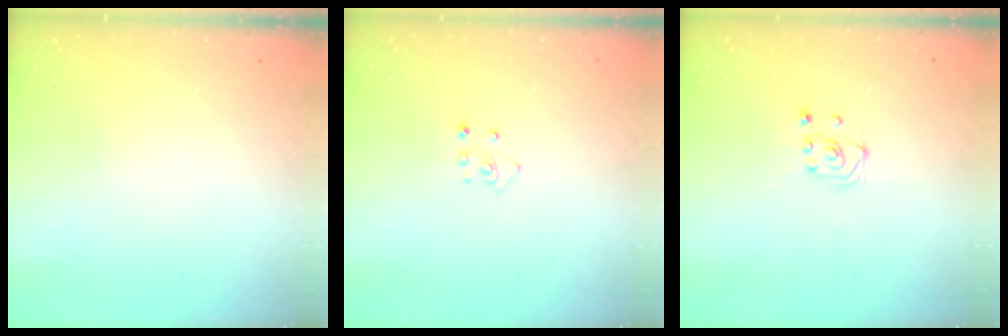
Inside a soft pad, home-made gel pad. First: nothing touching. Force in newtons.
{"total": 2.8, "press": 2.8, "slide": 0.3}
{"total": 3.4, "press": 3.3, "slide": 0.8}